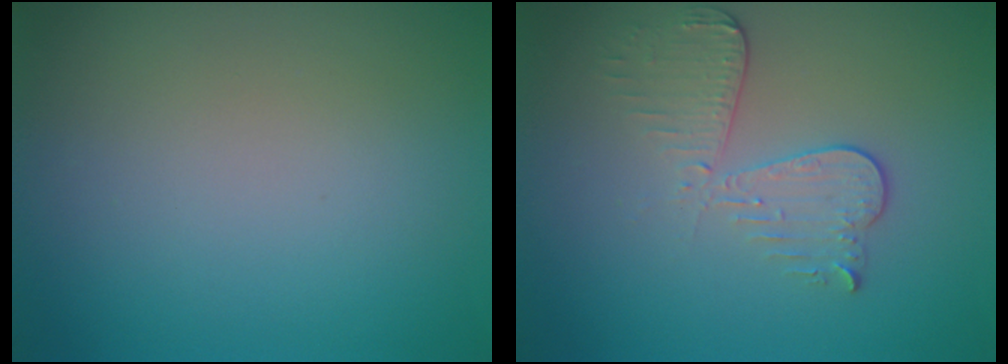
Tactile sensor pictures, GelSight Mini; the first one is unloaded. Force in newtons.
{"total": 3.4, "press": 3.0, "slide": 1.5}